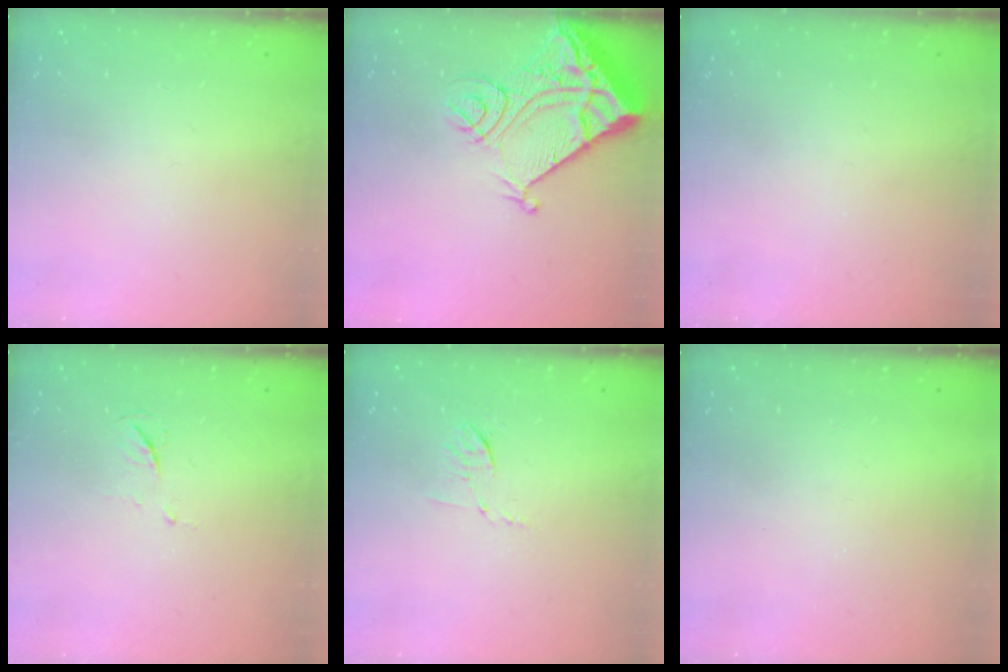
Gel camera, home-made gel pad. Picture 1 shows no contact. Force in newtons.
{"total": 16.1, "press": 16.0, "slide": 2.0}
{"total": 0.0}
{"total": 4.9, "press": 4.9, "slide": 0.7}
{"total": 5.7, "press": 5.5, "slide": 1.5}
{"total": 1.7, "press": 1.6, "slide": 0.1}